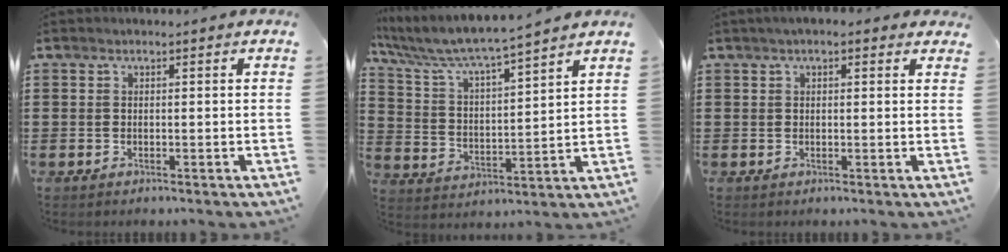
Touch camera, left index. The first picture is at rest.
{"total": 6.0, "force": [5.5, -0.1, 2.5], "torque": [-0.076, -0.037, 0.086]}
{"total": 1.9, "force": [1.3, 0.9, 1.2], "torque": [-0.025, 0.008, 0.023]}